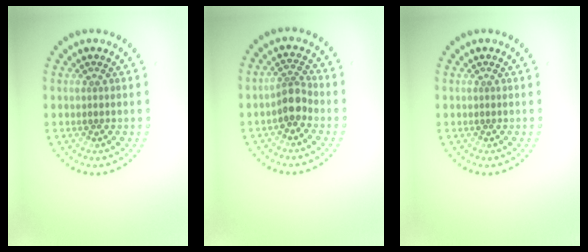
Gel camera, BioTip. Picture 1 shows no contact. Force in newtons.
{"total": 2.5, "press": 2.0, "slide": 1.4}
{"total": 0.0}